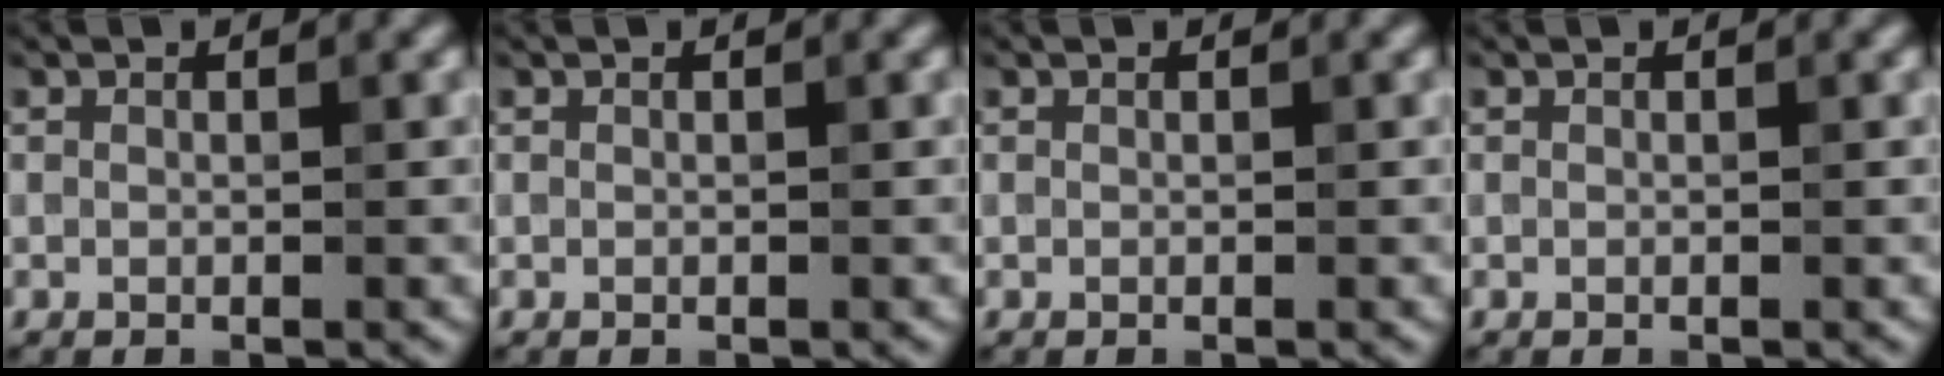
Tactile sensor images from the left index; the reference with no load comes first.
{"total": 0.0}
{"total": 0.0}
{"total": 0.0}